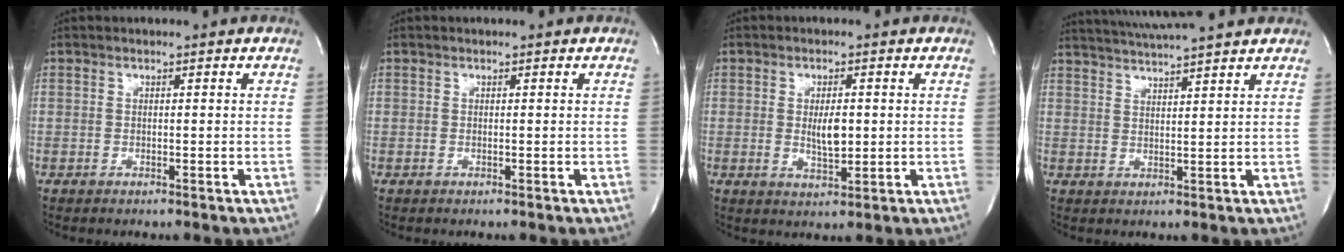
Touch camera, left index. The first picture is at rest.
{"total": 0.0}
{"total": 4.1, "force": [0.2, 1.4, 3.8], "torque": [-0.067, -0.004, 0.007]}
{"total": 11.0, "force": [10.0, -0.5, 4.6], "torque": [-0.086, 0.027, 0.144]}